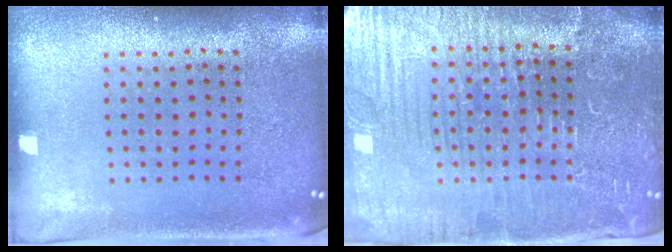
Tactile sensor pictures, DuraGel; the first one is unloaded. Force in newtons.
{"total": 4.7, "press": 4.5, "slide": 1.5}